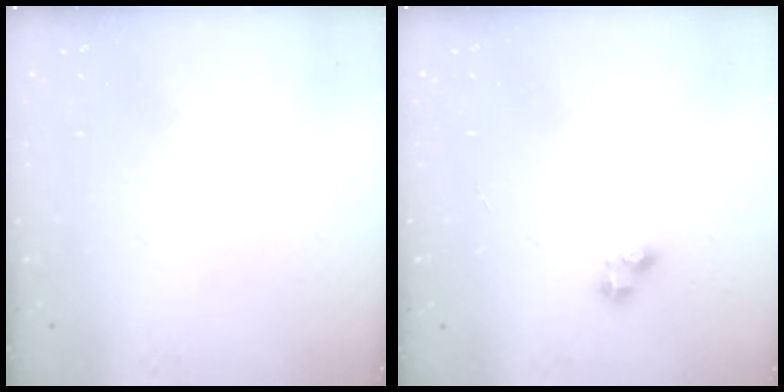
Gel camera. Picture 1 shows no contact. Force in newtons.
{"total": 2.6, "press": 2.6, "slide": 0.4}